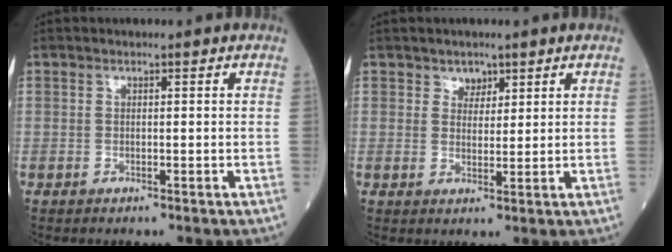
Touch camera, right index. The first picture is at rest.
{"total": 3.5, "force": [2.1, 2.5, 1.2], "torque": [-0.026, 0.004, 0.042]}